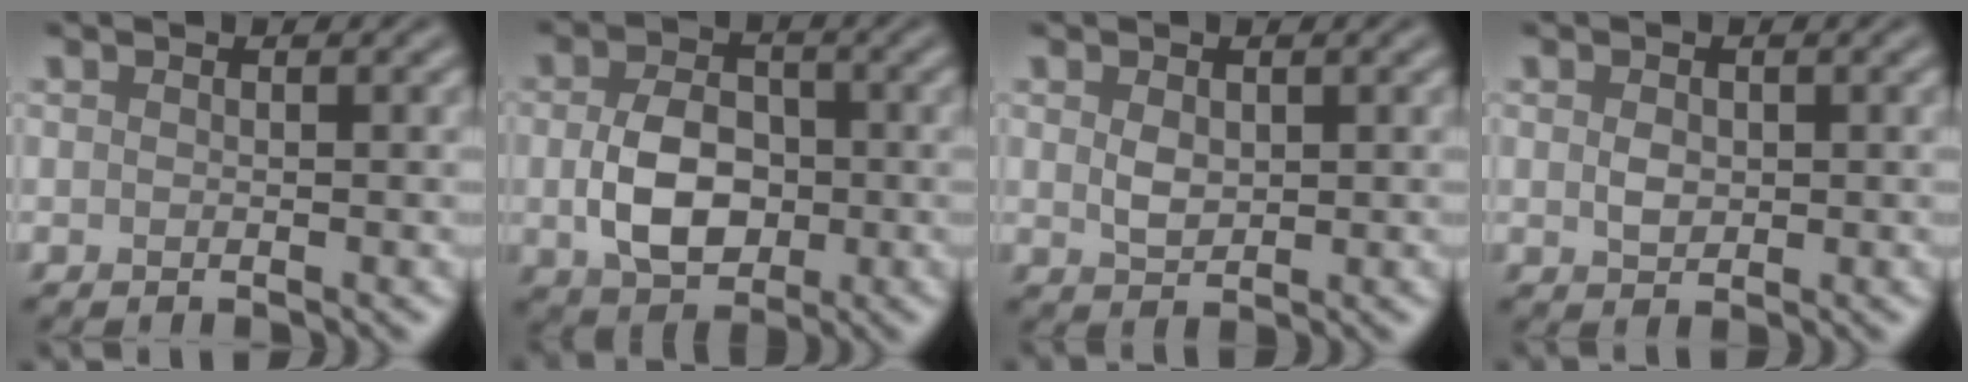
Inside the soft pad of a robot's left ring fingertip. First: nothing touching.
{"total": 5.7, "force": [-0.4, 4.1, 4.0], "torque": [-0.083, -0.006, -0.009]}
{"total": 1.7, "force": [0.5, 1.3, 1.0], "torque": [-0.021, -0.001, 0.012]}
{"total": 1.4, "force": [0.2, 1.1, 0.8], "torque": [-0.016, -0.002, 0.004]}